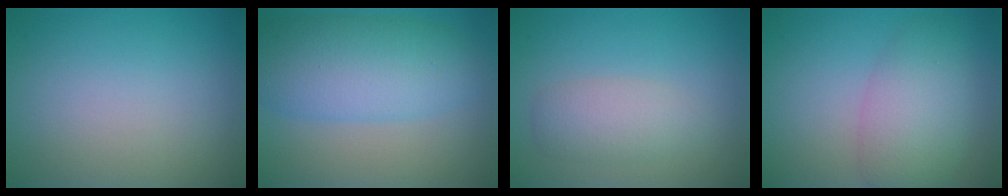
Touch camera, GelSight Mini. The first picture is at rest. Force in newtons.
{"total": 7.2, "press": 7.2, "slide": 0.3}
{"total": 2.8, "press": 2.8, "slide": 0.2}
{"total": 5.3, "press": 5.2, "slide": 0.2}